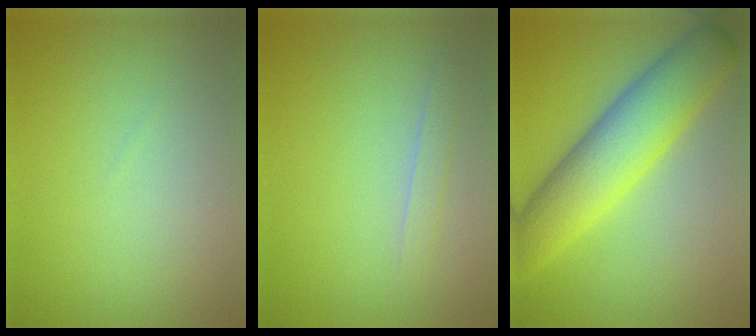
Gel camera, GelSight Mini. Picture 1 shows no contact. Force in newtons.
{"total": 1.2, "press": 1.2, "slide": 0.1}
{"total": 8.0, "press": 8.0, "slide": 0.2}